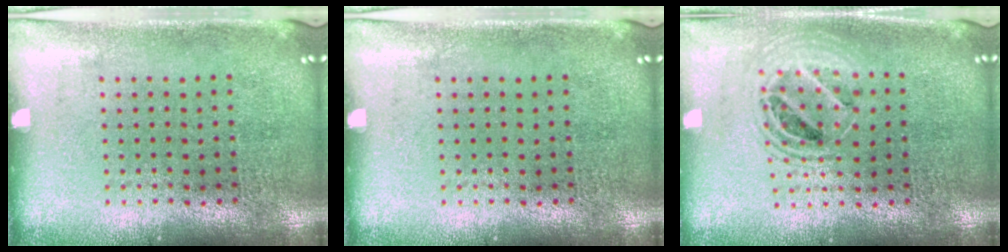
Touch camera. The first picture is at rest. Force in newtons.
{"total": 0.0}
{"total": 1.4, "press": 1.3, "slide": 0.6}